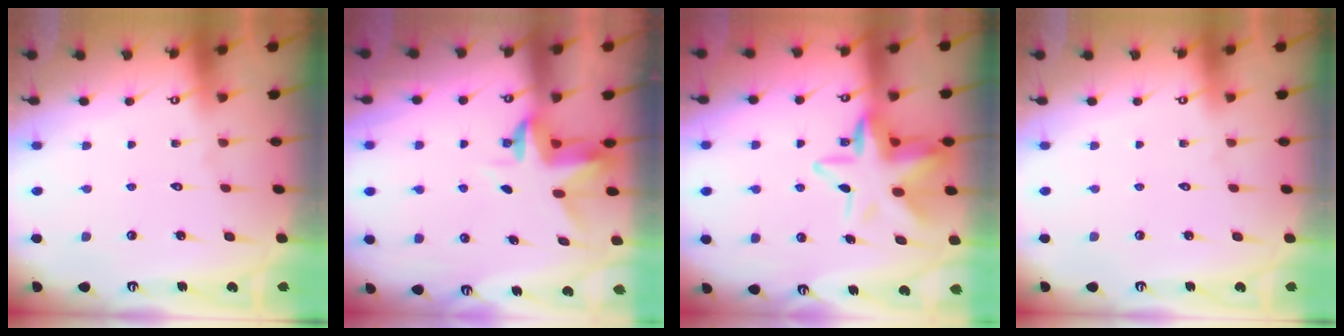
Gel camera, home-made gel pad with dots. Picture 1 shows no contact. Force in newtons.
{"total": 3.3, "press": 3.2, "slide": 0.4}
{"total": 13.0, "press": 12.8, "slide": 2.7}
{"total": 0.0}